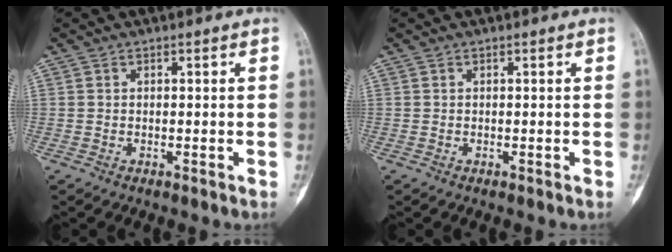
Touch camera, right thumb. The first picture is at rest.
{"total": 0.0}